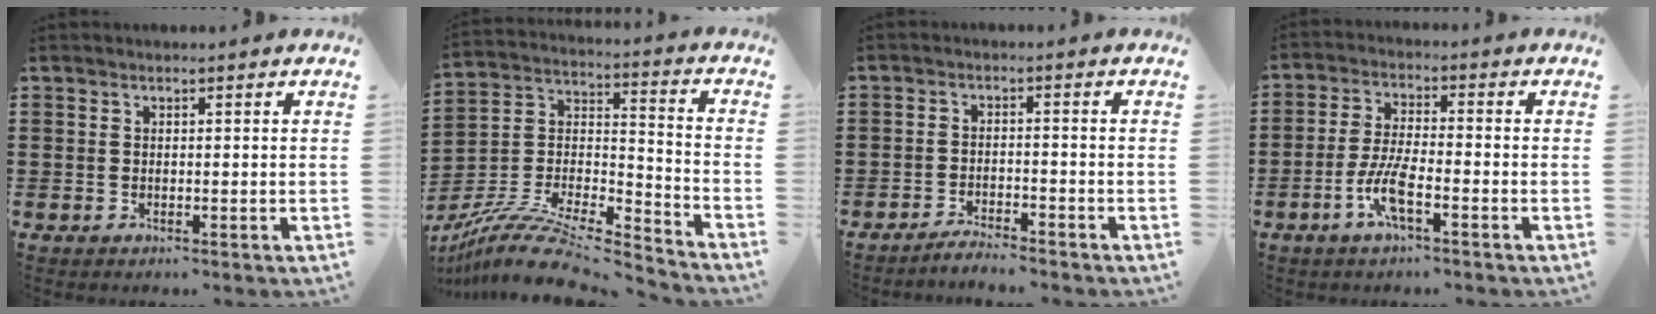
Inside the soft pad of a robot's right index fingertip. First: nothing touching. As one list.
[{"total": 10.5, "force": [-8.6, 2.9, 5.2], "torque": [-0.103, 0.014, -0.170]}, {"total": 2.6, "force": [-2.6, -0.2, 0.2], "torque": [-0.008, 0.002, -0.054]}, {"total": 6.2, "force": [-3.0, 1.3, 5.3], "torque": [-0.128, -0.015, -0.062]}]